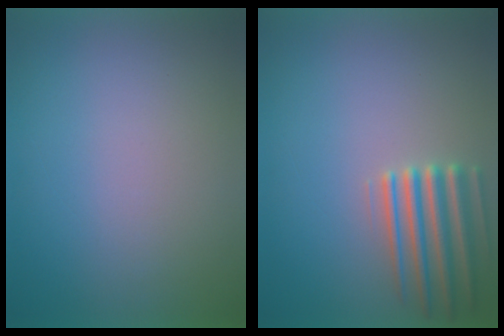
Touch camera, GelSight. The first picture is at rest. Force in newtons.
{"total": 4.2}